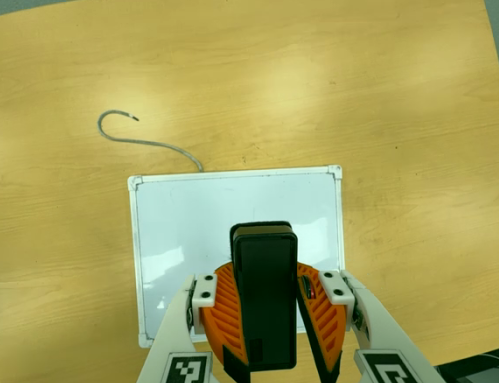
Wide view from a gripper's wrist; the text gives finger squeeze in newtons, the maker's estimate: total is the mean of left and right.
{"total": 10.8, "left": 10.6, "right": 11.0}